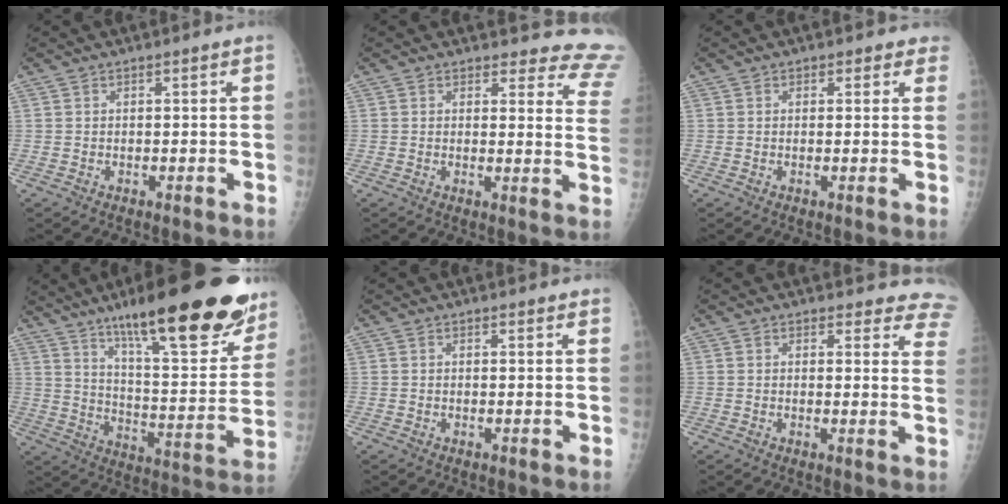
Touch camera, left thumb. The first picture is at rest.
{"total": 13.1, "force": [12.6, 3.5, 0.7], "torque": [0.053, -0.120, 0.093]}
{"total": 2.5, "force": [1.7, 1.8, 0.4], "torque": [0.027, -0.004, 0.007]}
{"total": 30.0, "force": [19.3, 7.3, 21.8], "torque": [-0.282, -0.068, 0.290]}
{"total": 1.5, "force": [1.4, 0.4, 0.4], "torque": [0.000, -0.004, 0.016]}
{"total": 11.2, "force": [10.4, 3.8, 1.7], "torque": [0.041, -0.070, 0.075]}